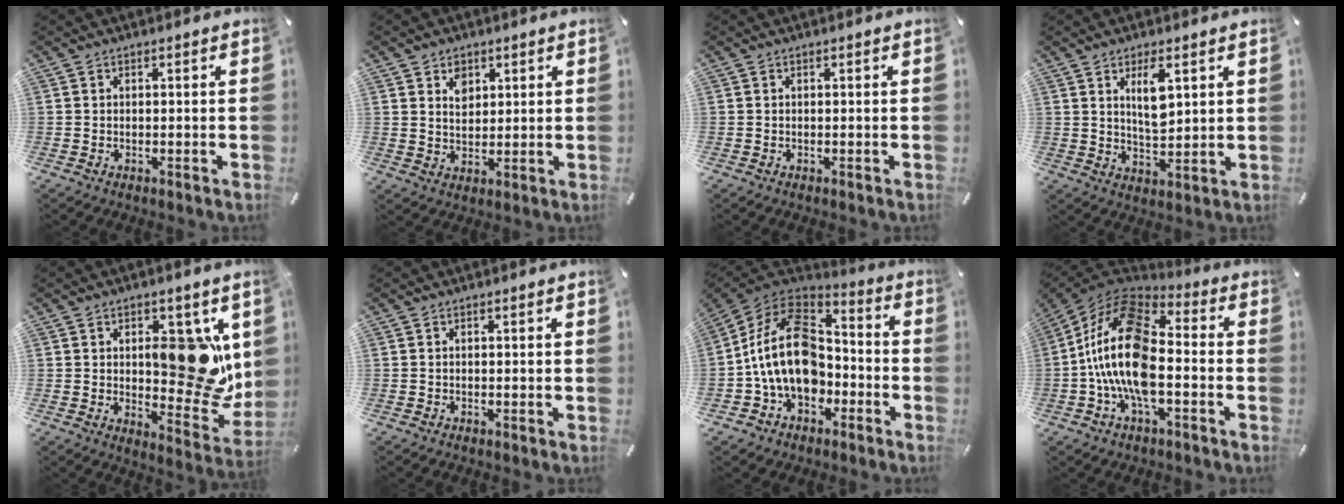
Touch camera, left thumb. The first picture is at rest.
{"total": 4.6, "force": [2.3, 3.9, 0.7], "torque": [0.003, -0.008, 0.037]}
{"total": 0.0}
{"total": 7.1, "force": [3.2, 2.7, 5.7], "torque": [-0.103, -0.013, 0.048]}
{"total": 16.8, "force": [3.9, 9.6, 13.3], "torque": [-0.136, -0.030, 0.068]}
{"total": 0.0}
{"total": 19.0, "force": [-3.3, 14.1, 12.3], "torque": [-0.242, 0.026, -0.057]}
{"total": 20.0, "force": [-3.7, 10.3, 16.8], "torque": [-0.350, 0.016, -0.063]}